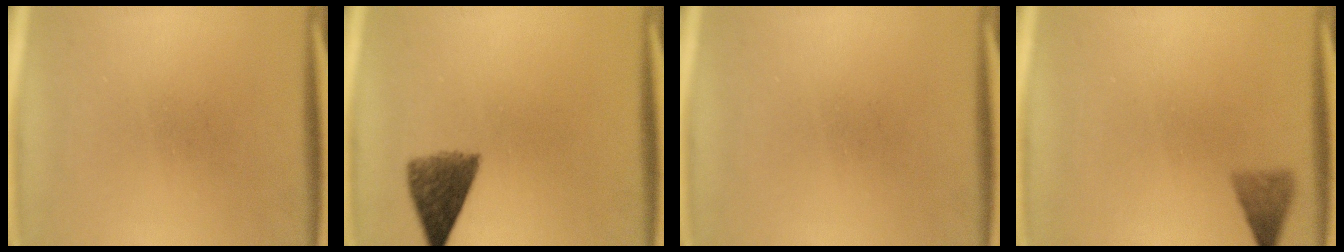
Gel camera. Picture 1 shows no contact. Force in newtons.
{"total": 6.0}
{"total": 0.0}
{"total": 2.5}